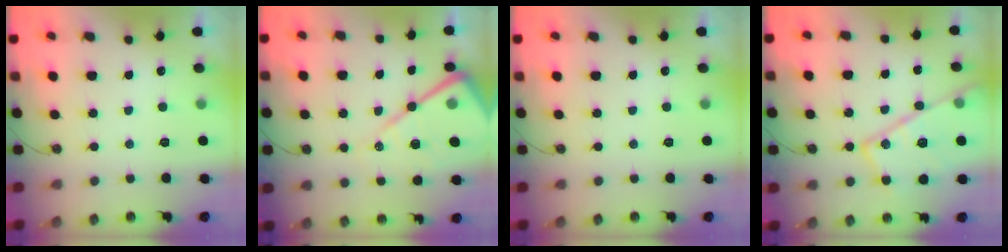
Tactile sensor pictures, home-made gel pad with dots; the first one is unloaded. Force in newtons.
{"total": 17.8, "press": 17.8, "slide": 1.6}
{"total": 0.0}
{"total": 19.1, "press": 19.0, "slide": 1.4}